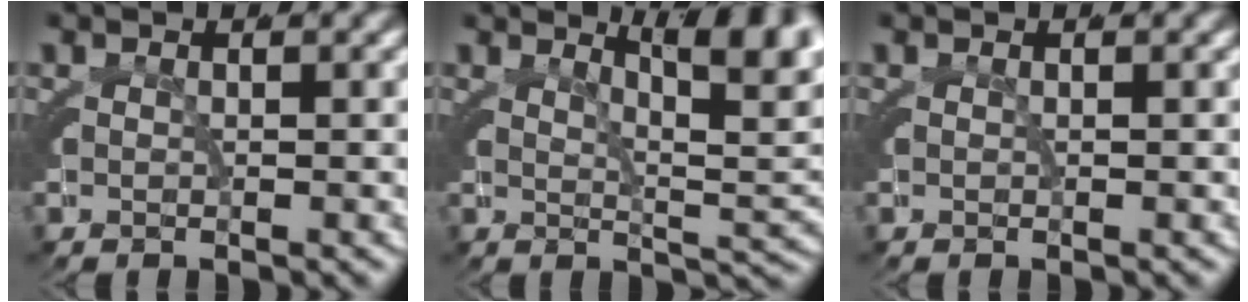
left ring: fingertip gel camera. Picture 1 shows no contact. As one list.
[{"total": 7.0, "force": [3.2, 1.6, 6.0], "torque": [-0.044, 0.011, 0.042]}, {"total": 0.0}]